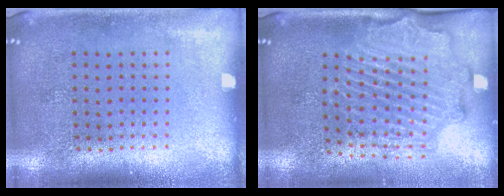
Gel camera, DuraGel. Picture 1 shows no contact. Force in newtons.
{"total": 2.2, "press": 2.2, "slide": 0.2}